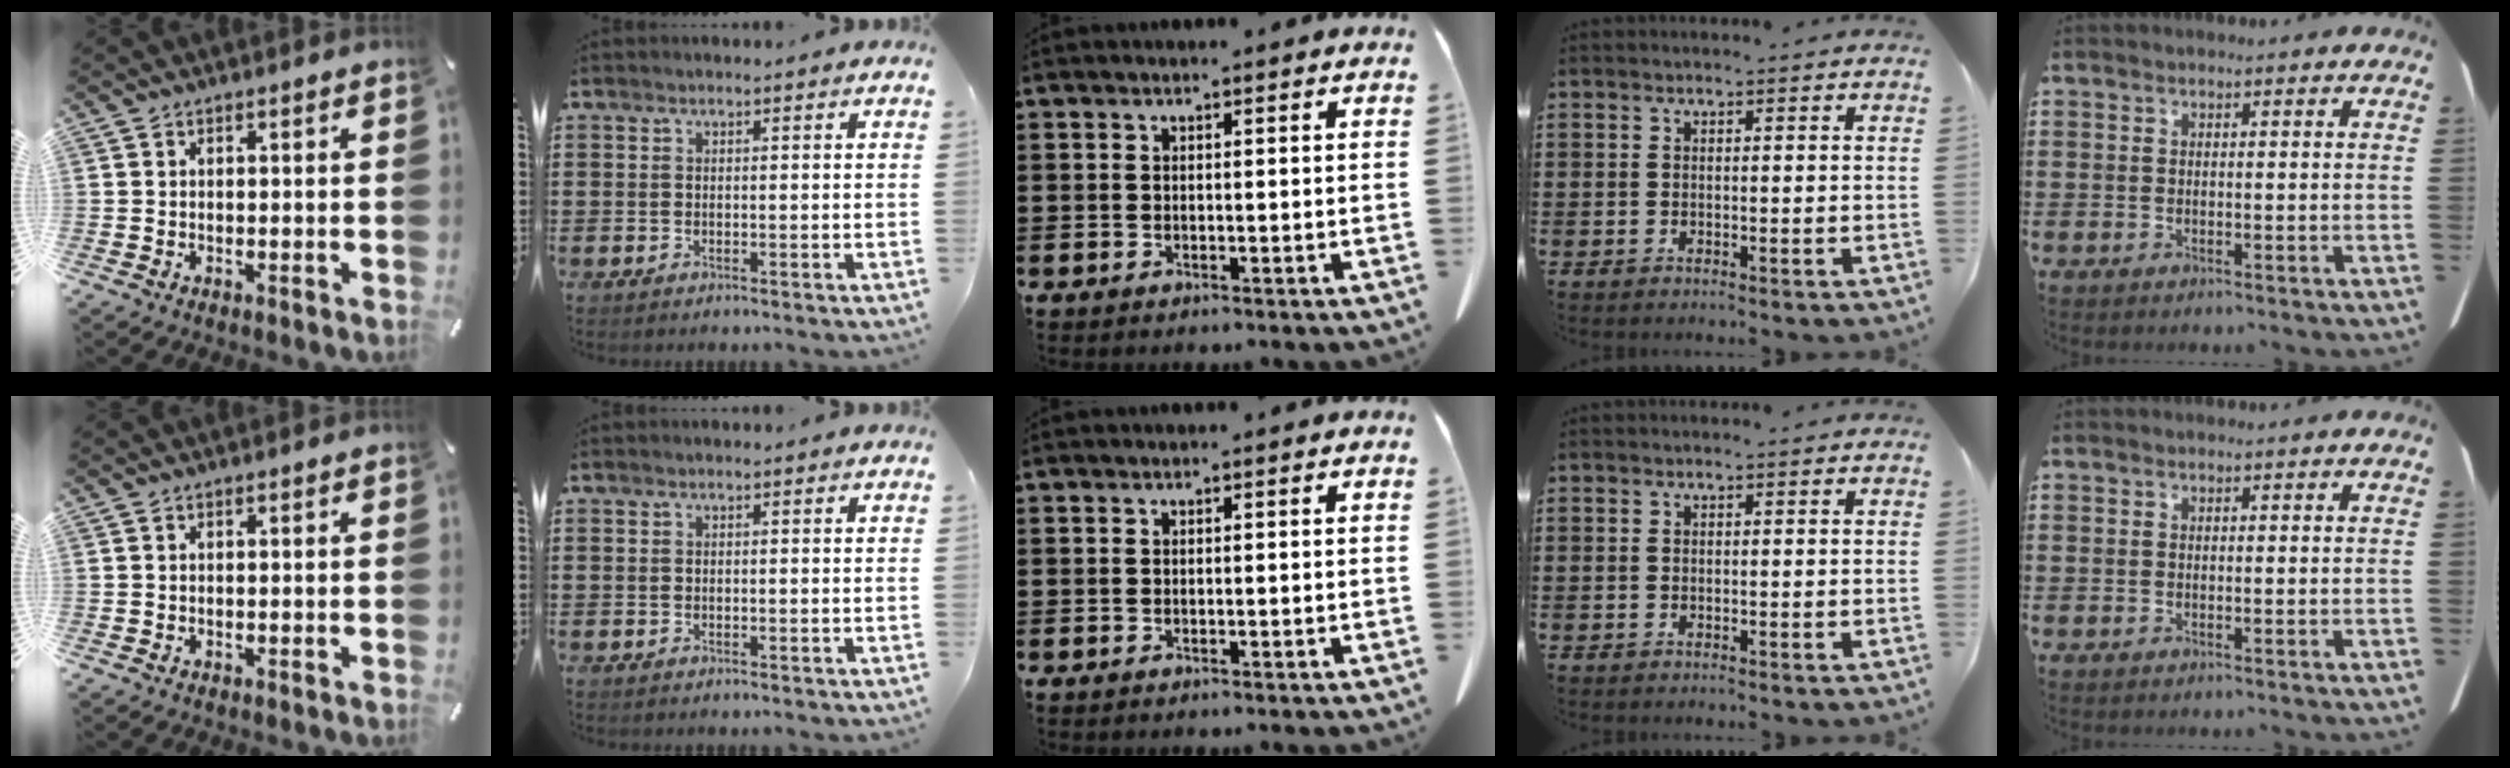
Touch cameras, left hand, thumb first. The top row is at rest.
{}